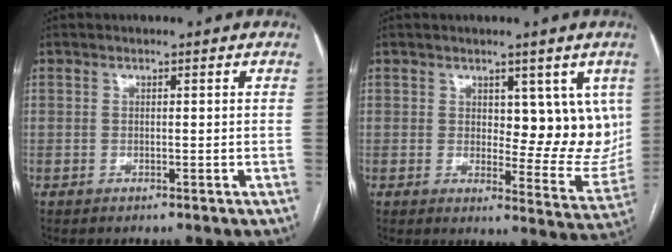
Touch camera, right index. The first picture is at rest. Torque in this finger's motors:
{"motor_torque": [0.16, 0.08, 0.15, 0.03]}